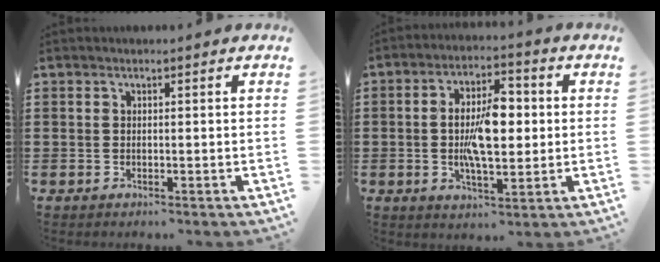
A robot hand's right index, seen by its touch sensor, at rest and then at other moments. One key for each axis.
{"total": 9.2, "fx": 0.0, "fy": 4.0, "fz": 8.3, "tx": -0.150, "ty": 0.002, "tz": -0.008}